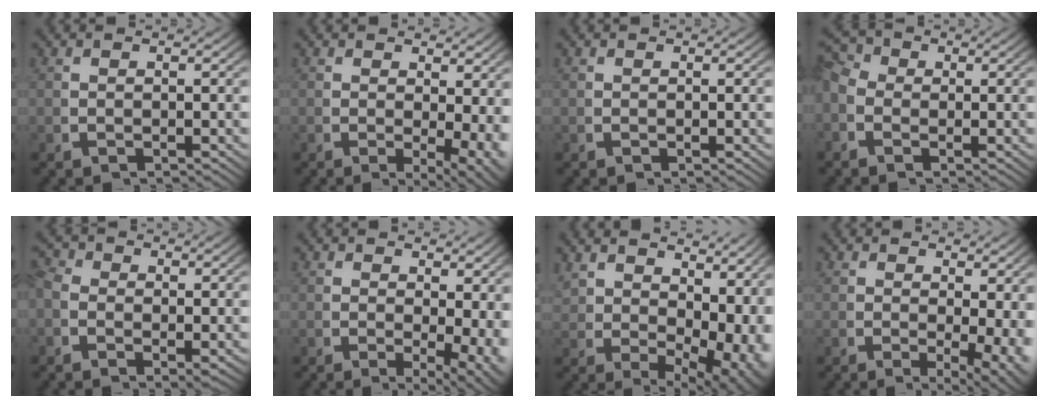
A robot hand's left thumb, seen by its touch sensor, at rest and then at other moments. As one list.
[{"total": 4.3, "force": [0.0, 2.2, 3.7], "torque": [-0.052, -0.025, 0.006]}, {"total": 0.0}, {"total": 3.6, "force": [0.1, 3.0, 2.0], "torque": [-0.051, -0.012, -0.003]}, {"total": 2.9, "force": [0.0, 2.2, 1.9], "torque": [-0.040, -0.011, -0.004]}, {"total": 4.8, "force": [0.2, 2.6, 4.0], "torque": [-0.054, -0.025, 0.009]}, {"total": 7.6, "force": [1.7, 4.1, 6.1], "torque": [-0.095, -0.035, 0.061]}, {"total": 4.9, "force": [0.0, 2.6, 4.1], "torque": [-0.056, -0.024, 0.004]}]